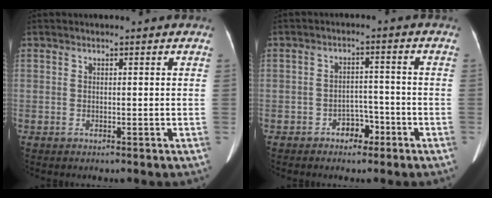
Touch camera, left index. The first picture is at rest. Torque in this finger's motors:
{"motor_torque": [0.03, 0.03, 0.03, 0.00]}